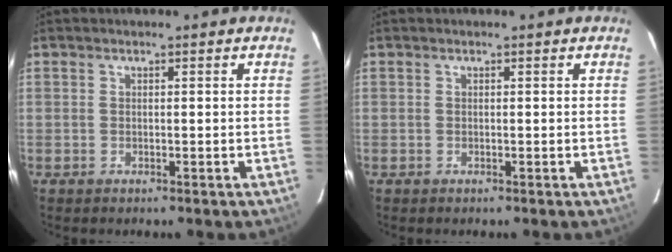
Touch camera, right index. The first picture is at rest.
{"total": 0.0}